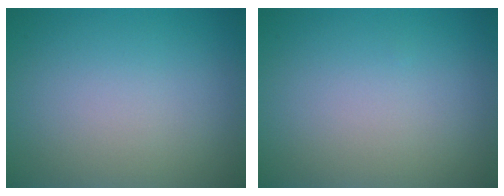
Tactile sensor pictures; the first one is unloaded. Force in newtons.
{"total": 0.0}